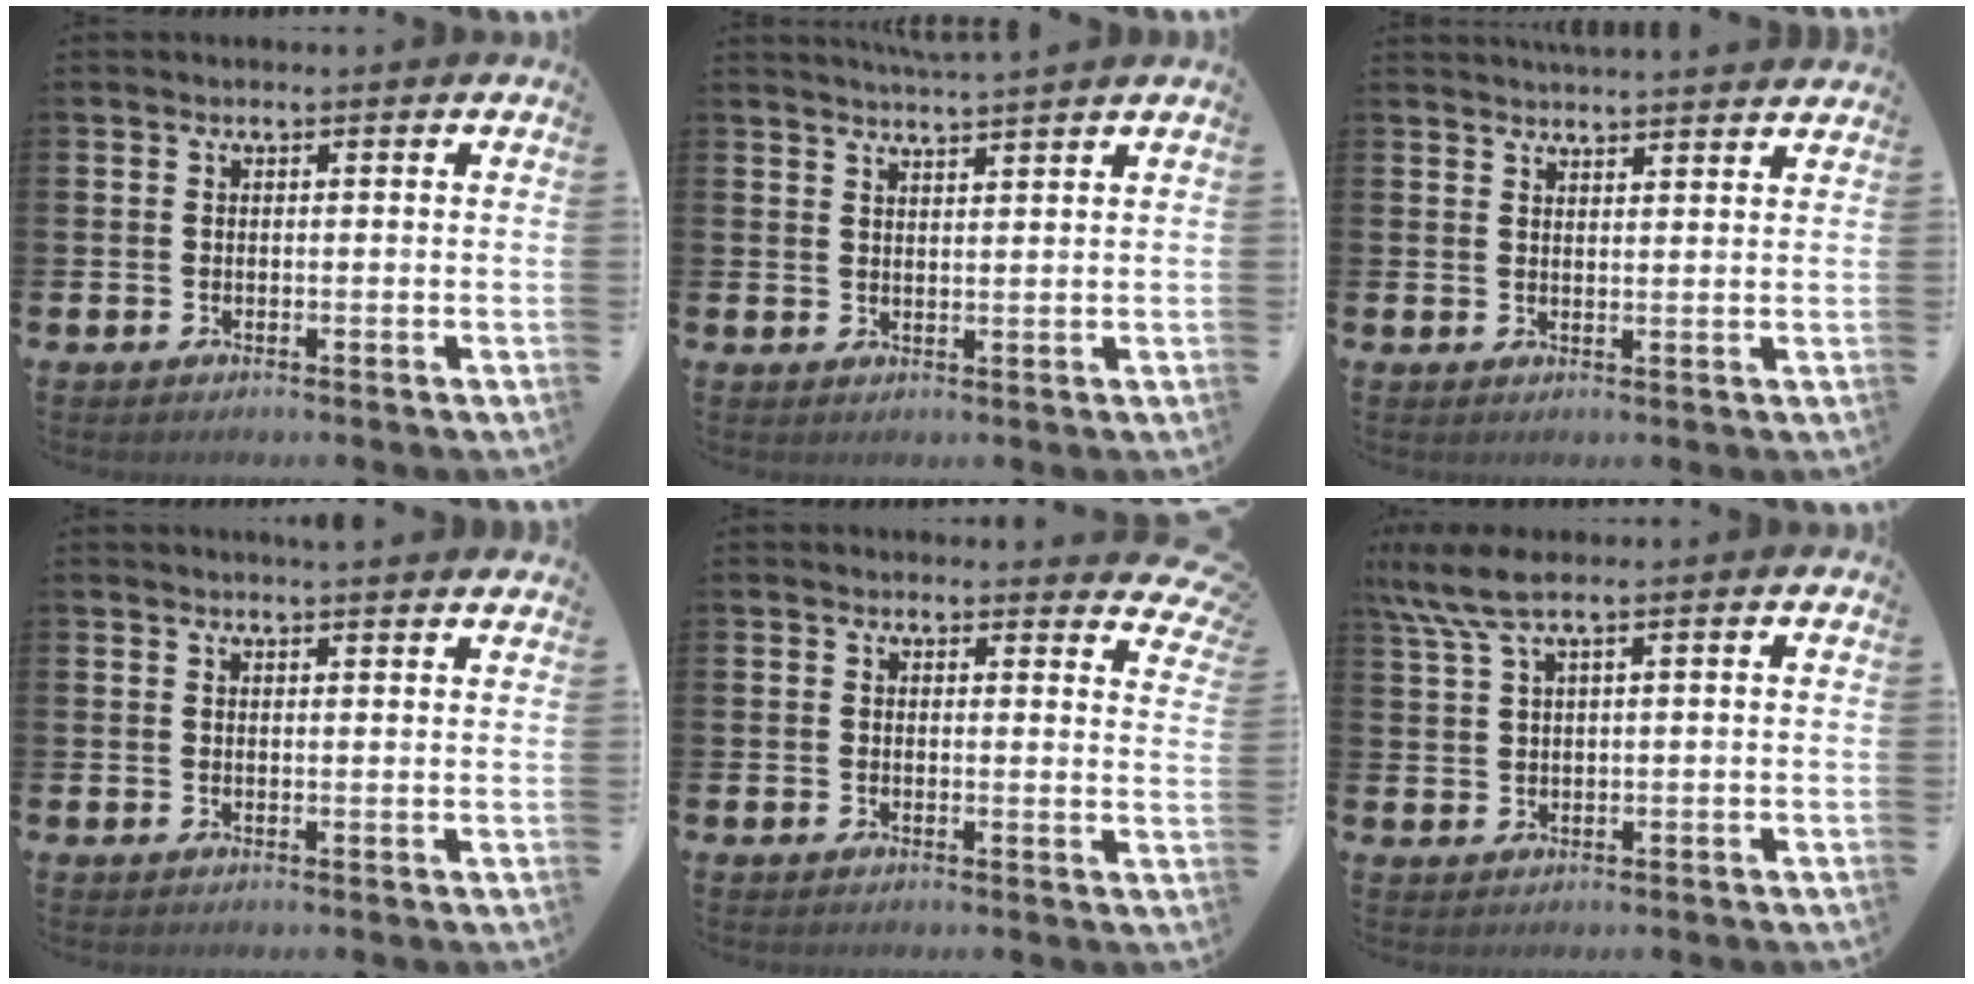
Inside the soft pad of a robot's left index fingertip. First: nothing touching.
{"total": 3.1, "force": [3.0, -0.6, 0.1], "torque": [-0.002, -0.017, 0.054]}
{"total": 3.3, "force": [3.3, -0.5, -0.2], "torque": [0.001, -0.021, 0.060]}
{"total": 2.2, "force": [2.2, -0.3, 0.0], "torque": [0.001, -0.011, 0.039]}
{"total": 2.5, "force": [2.4, 0.6, 0.3], "torque": [0.009, -0.017, 0.039]}
{"total": 5.7, "force": [3.7, 1.0, 4.2], "torque": [-0.093, 0.002, 0.067]}